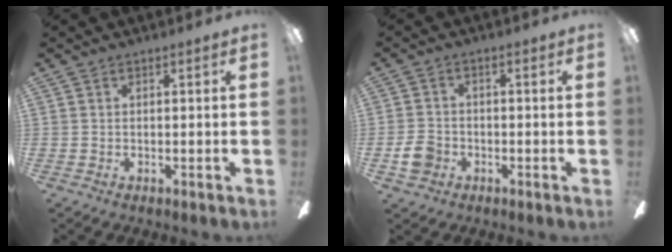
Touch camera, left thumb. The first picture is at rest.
{"total": 5.3, "force": [-2.1, 4.3, 2.4], "torque": [-0.048, 0.008, -0.042]}